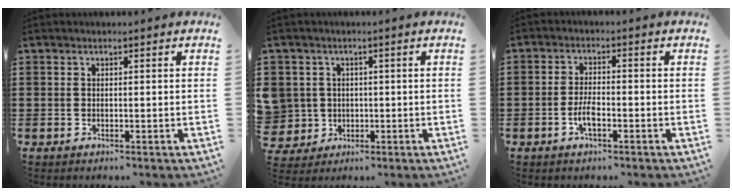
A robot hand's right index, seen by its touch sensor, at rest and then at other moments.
{"total": 4.3, "force": [0.0, 4.3, 0.4], "torque": [-0.042, 0.009, -0.004]}
{"total": 3.3, "force": [-1.4, 1.2, 2.8], "torque": [-0.068, -0.002, -0.032]}